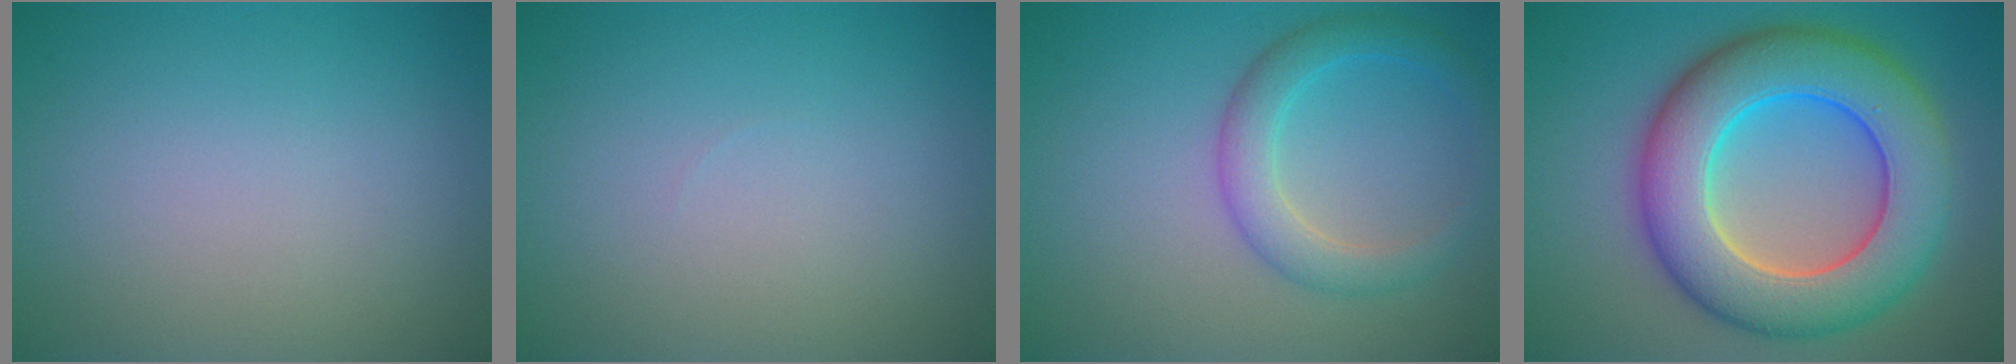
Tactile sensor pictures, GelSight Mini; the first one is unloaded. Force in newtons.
{"total": 0.5, "press": 0.5, "slide": 0.0}
{"total": 3.5, "press": 3.5, "slide": 0.2}
{"total": 11.4, "press": 11.4, "slide": 0.3}